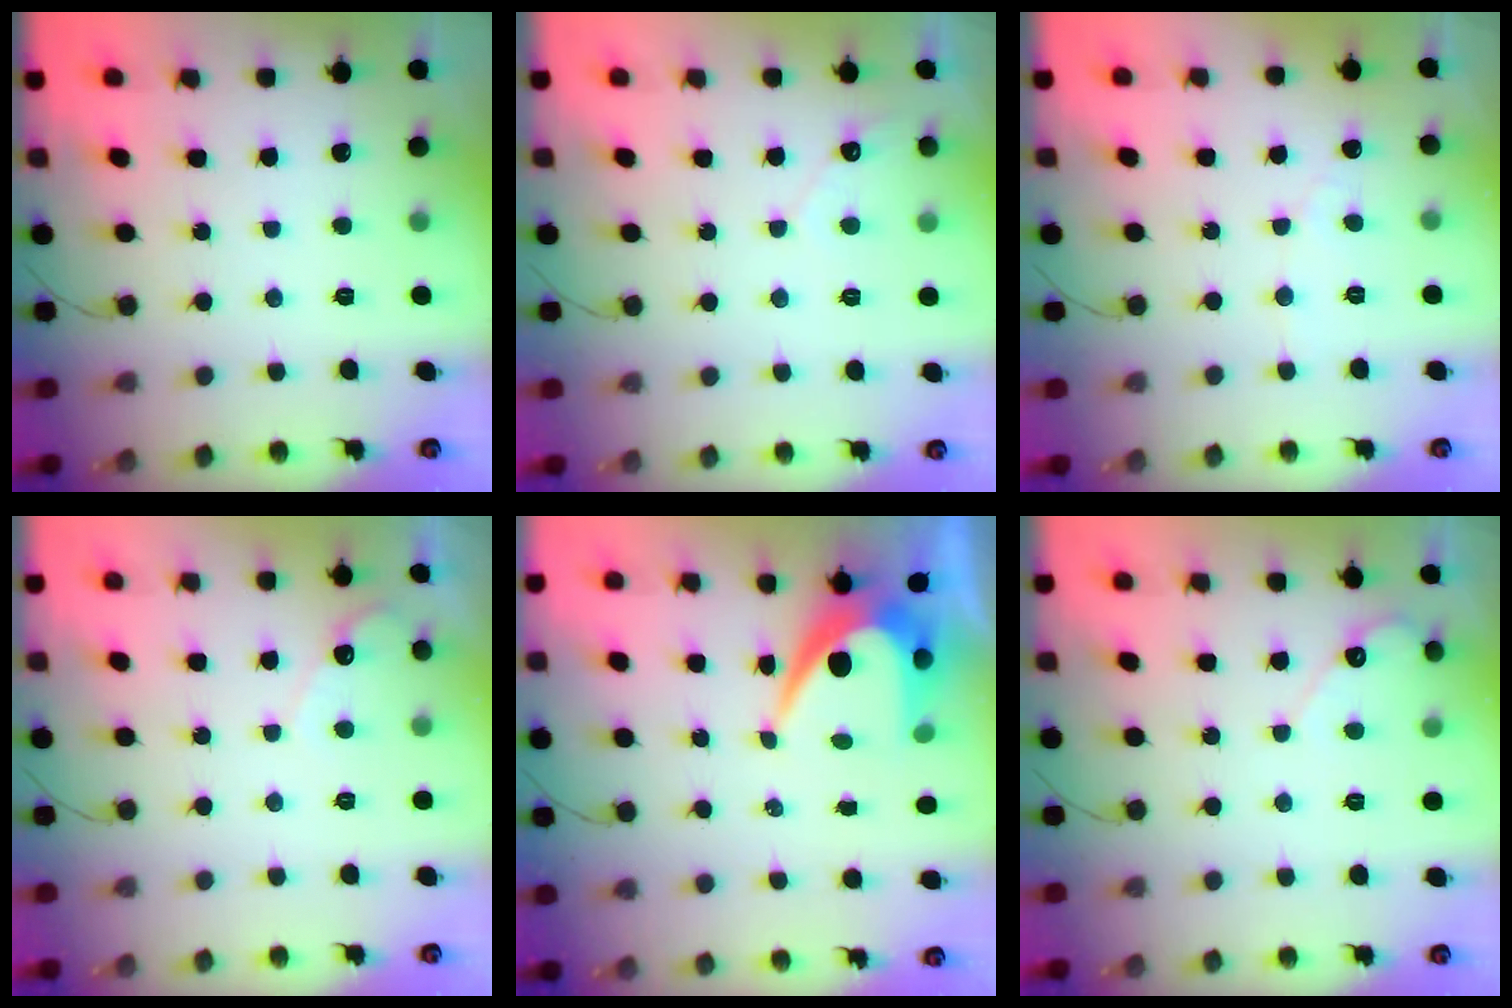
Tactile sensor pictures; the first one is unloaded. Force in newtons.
{"total": 2.8, "press": 2.8, "slide": 0.2}
{"total": 3.0, "press": 3.0, "slide": 0.2}
{"total": 4.0, "press": 4.0, "slide": 0.2}
{"total": 8.6, "press": 8.6, "slide": 0.8}
{"total": 3.3, "press": 3.2, "slide": 0.2}